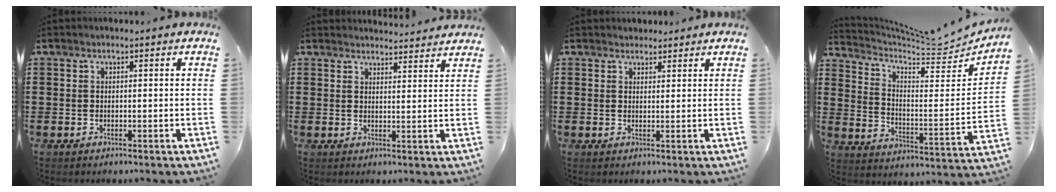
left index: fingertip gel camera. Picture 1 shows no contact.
{"total": 3.0, "force": [3.0, 0.1, 0.1], "torque": [-0.003, -0.015, 0.054]}
{"total": 1.8, "force": [1.6, 0.6, 0.0], "torque": [-0.003, 0.004, 0.033]}
{"total": 5.7, "force": [5.0, 1.0, 2.6], "torque": [-0.068, -0.044, 0.078]}